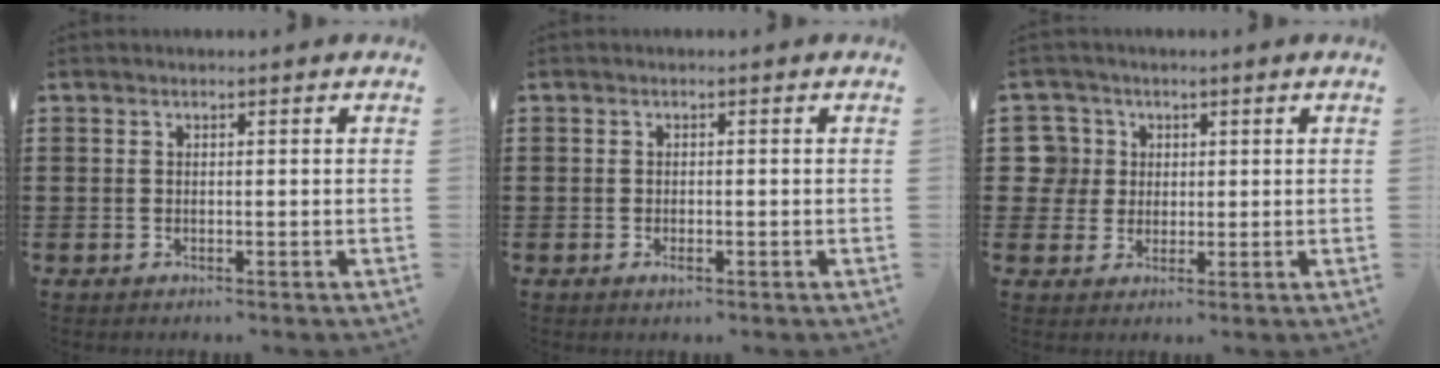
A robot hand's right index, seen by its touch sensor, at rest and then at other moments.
{"total": 0.8, "force": [-0.5, 0.2, 0.5], "torque": [-0.009, -0.005, -0.007]}
{"total": 4.9, "force": [1.0, 4.8, 0.6], "torque": [-0.043, 0.014, 0.016]}